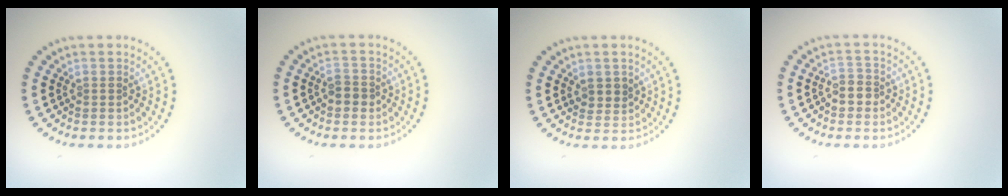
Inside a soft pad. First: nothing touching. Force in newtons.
{"total": 1.5, "press": 1.5, "slide": 0.3}
{"total": 1.7, "press": 1.4, "slide": 0.9}
{"total": 1.8, "press": 1.7, "slide": 0.6}